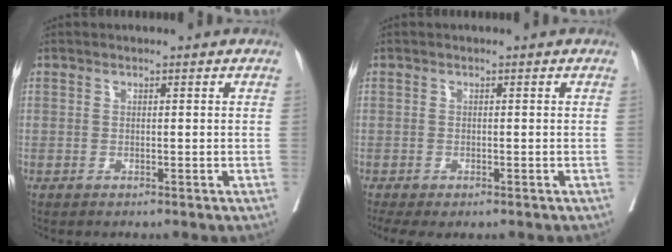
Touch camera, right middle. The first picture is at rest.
{"total": 3.7, "force": [-2.6, 1.6, 2.1], "torque": [-0.037, -0.012, -0.042]}